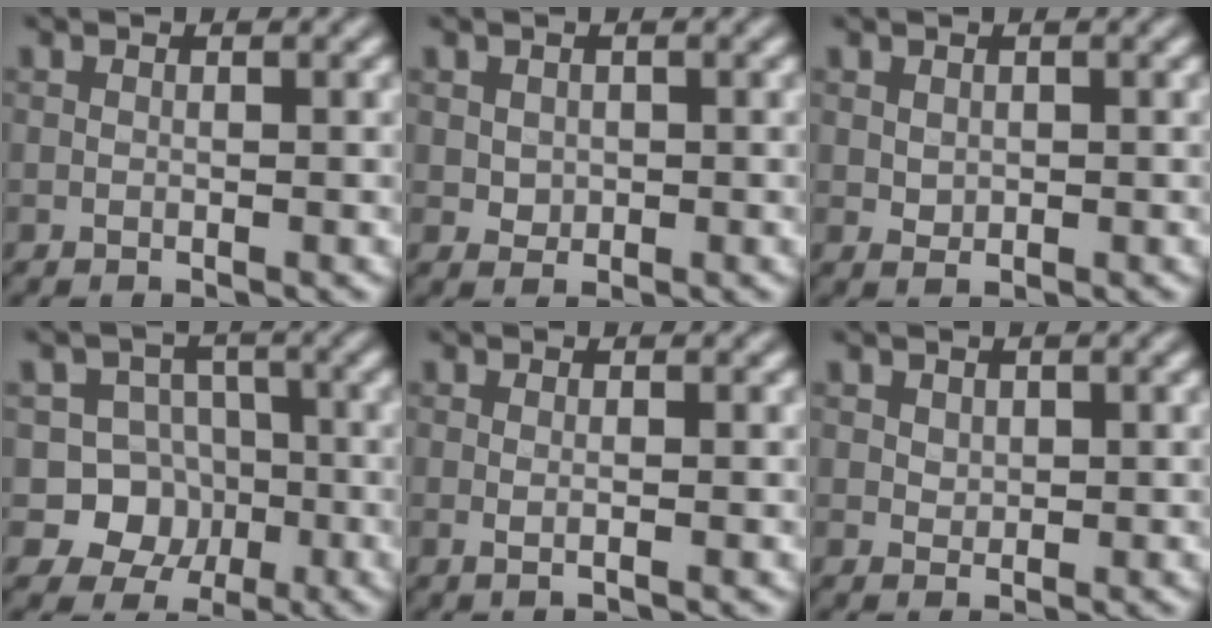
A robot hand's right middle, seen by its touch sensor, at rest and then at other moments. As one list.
[{"total": 1.2, "force": [0.3, 1.1, 0.4], "torque": [-0.009, -0.004, 0.009]}, {"total": 0.9, "force": [0.3, 0.7, 0.4], "torque": [-0.008, -0.003, 0.010]}, {"total": 6.7, "force": [-1.7, 6.3, 1.5], "torque": [-0.011, 0.014, -0.056]}, {"total": 0.9, "force": [0.0, 0.3, 0.9], "torque": [-0.014, 0.002, -0.002]}, {"total": 0.9, "force": [0.6, 0.7, 0.3], "torque": [-0.005, -0.002, 0.014]}]